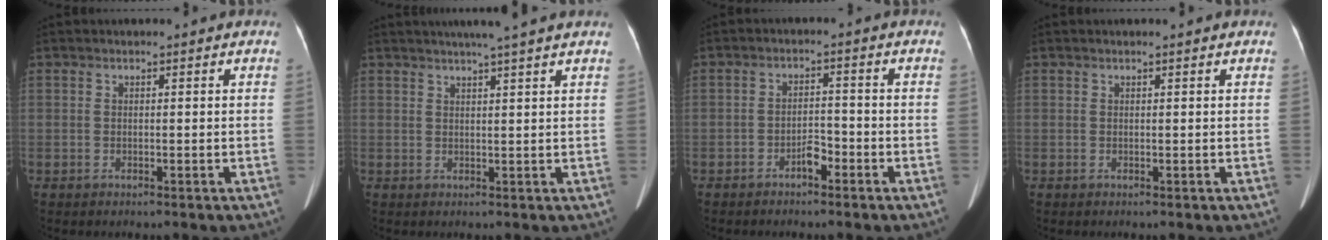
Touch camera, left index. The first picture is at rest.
{"total": 6.1, "force": [4.9, -1.1, 3.5], "torque": [-0.047, 0.016, 0.064]}
{"total": 2.9, "force": [-2.1, 1.1, 1.7], "torque": [-0.028, 0.006, -0.037]}
{"total": 0.0}